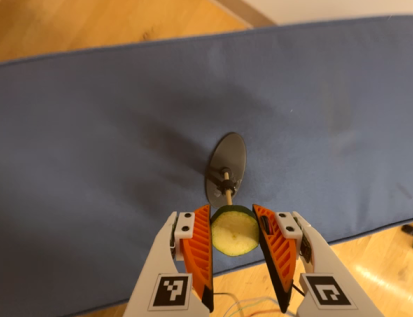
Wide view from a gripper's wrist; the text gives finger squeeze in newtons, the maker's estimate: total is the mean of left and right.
{"total": 8.7, "left": 8.7, "right": 8.7}